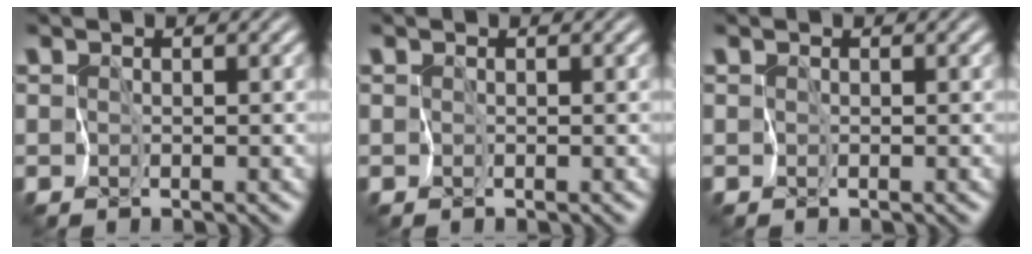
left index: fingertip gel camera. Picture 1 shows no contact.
{"total": 0.0}
{"total": 0.0}